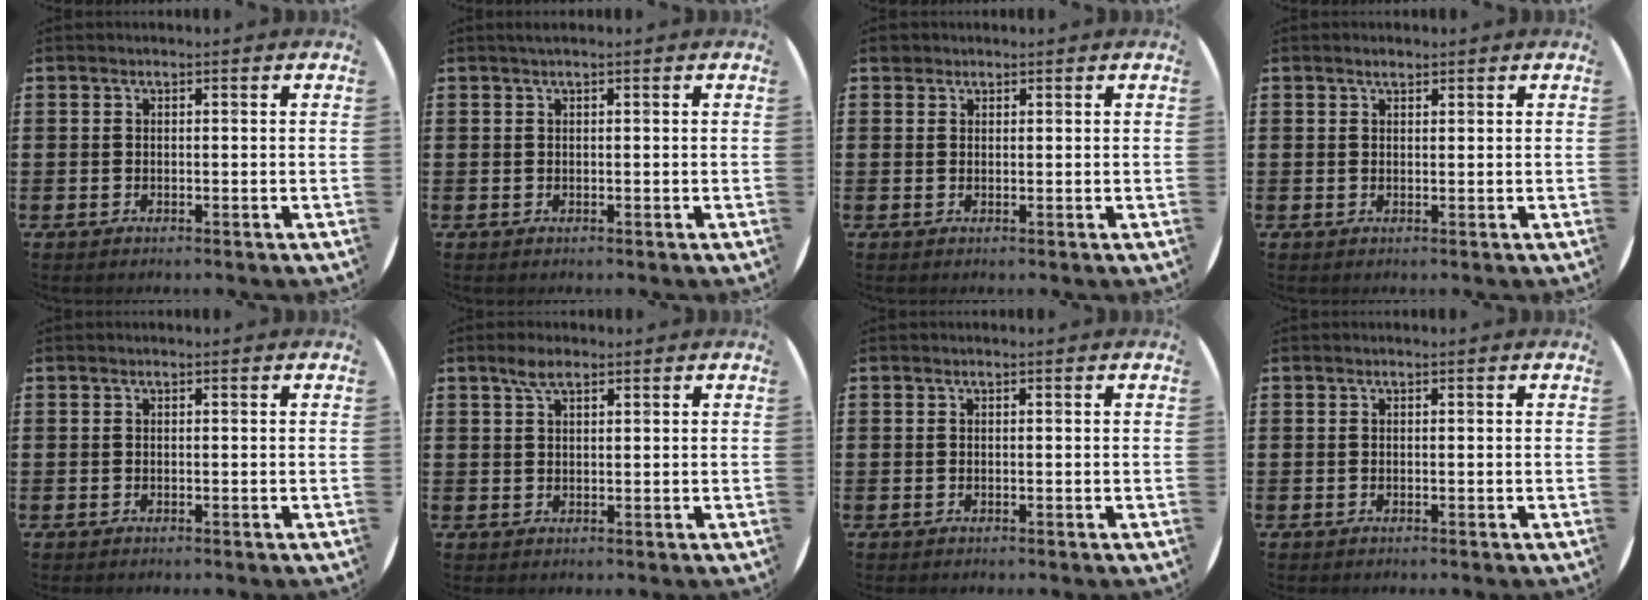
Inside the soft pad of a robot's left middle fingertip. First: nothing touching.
{"total": 0.5, "force": [0.4, -0.1, 0.4], "torque": [-0.005, 0.002, 0.006]}
{"total": 1.1, "force": [0.9, 0.6, 0.1], "torque": [0.005, 0.001, 0.016]}
{"total": 1.0, "force": [0.9, 0.3, 0.3], "torque": [-0.007, 0.004, 0.016]}
{"total": 0.0}
{"total": 2.9, "force": [2.1, 1.1, 1.7], "torque": [-0.028, 0.004, 0.036]}
{"total": 0.0}
{"total": 0.0}